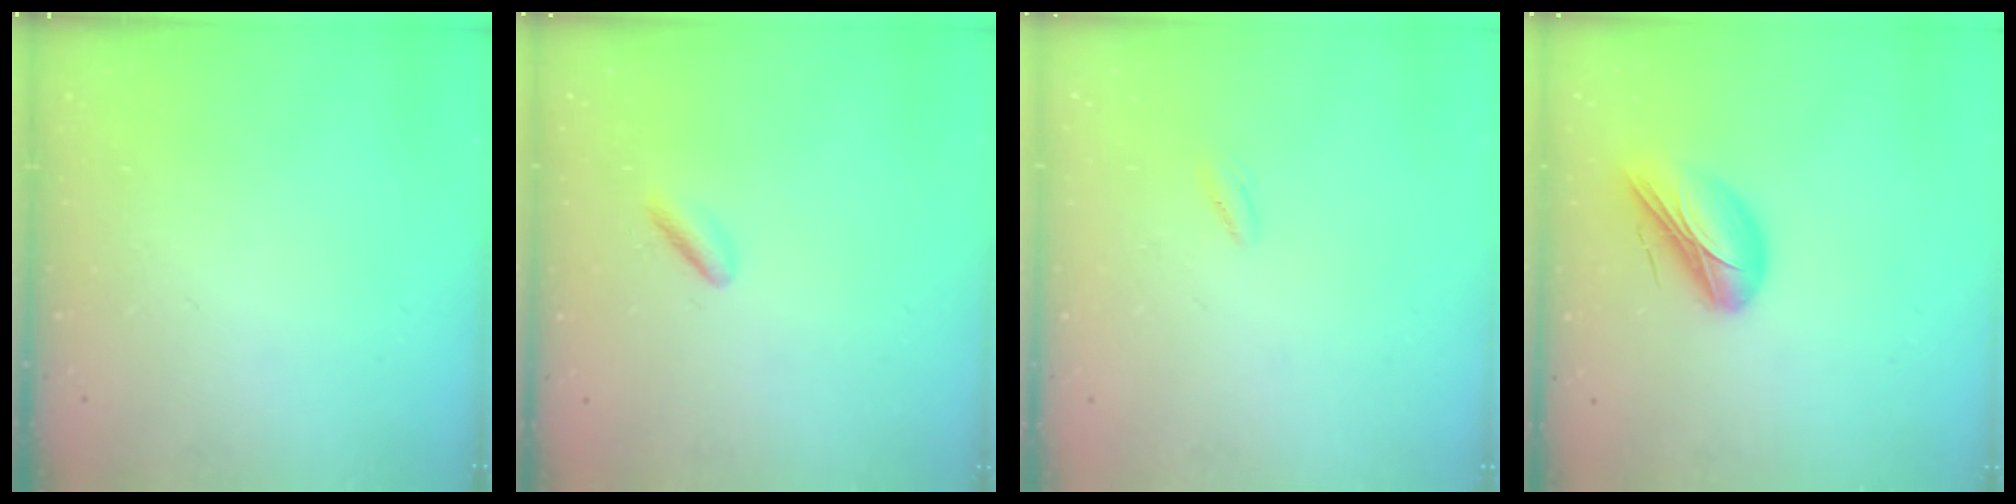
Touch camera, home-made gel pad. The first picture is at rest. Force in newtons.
{"total": 2.1, "press": 1.9, "slide": 0.9}
{"total": 1.1, "press": 0.8, "slide": 0.6}
{"total": 13.2, "press": 12.5, "slide": 4.1}